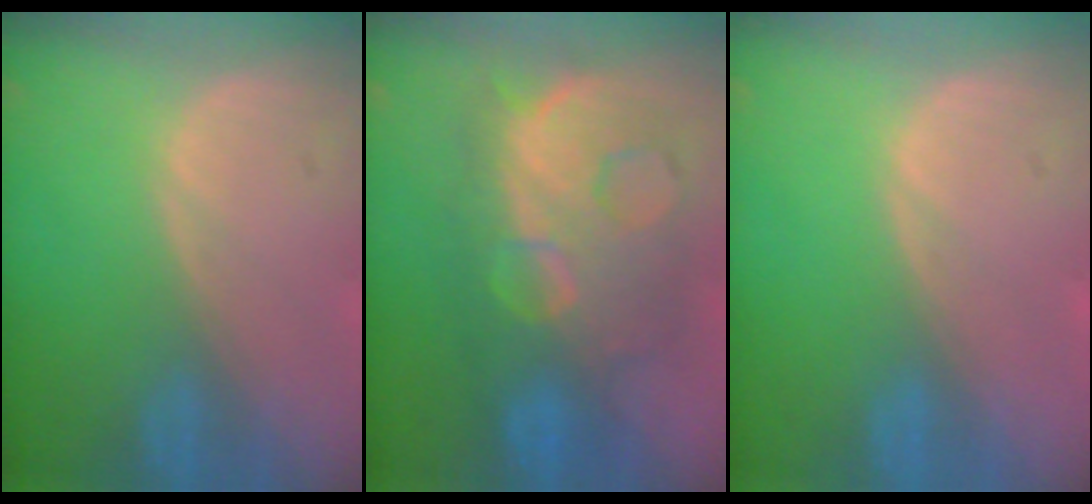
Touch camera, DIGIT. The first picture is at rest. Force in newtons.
{"total": 12.1, "press": 12.0, "slide": 1.4}
{"total": 0.0}